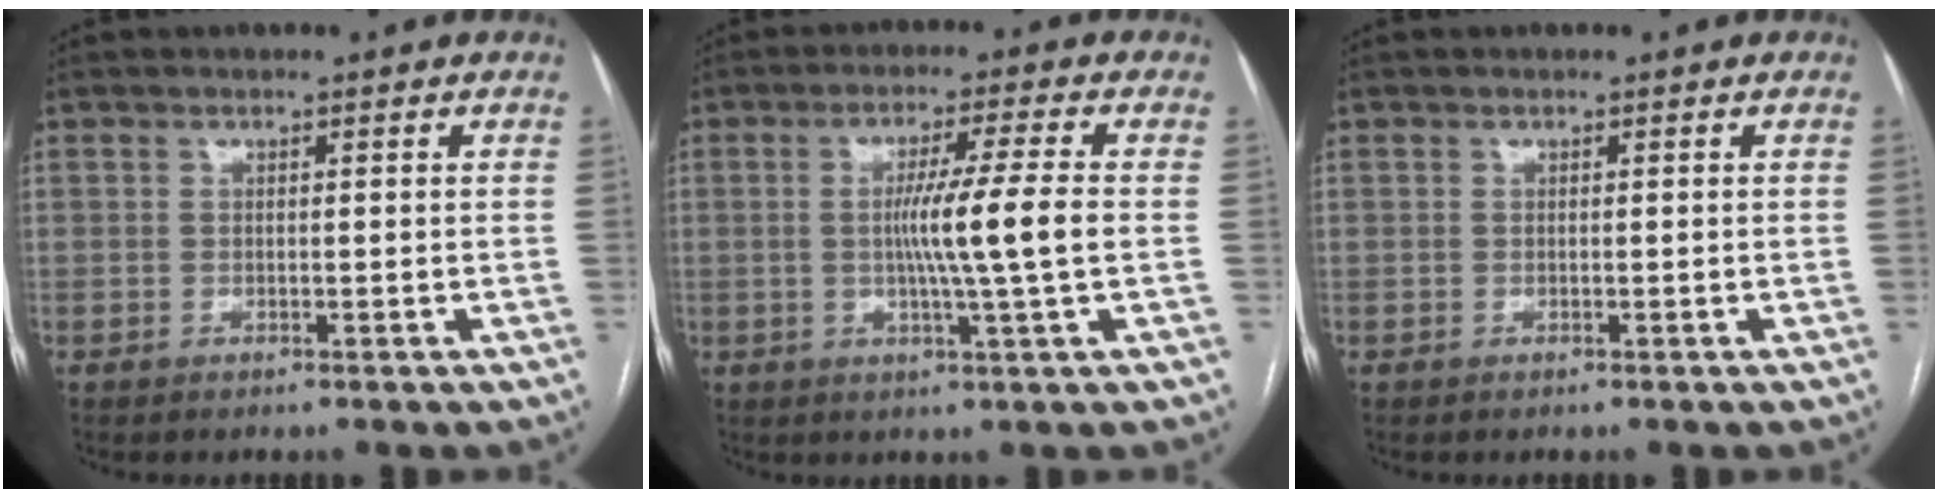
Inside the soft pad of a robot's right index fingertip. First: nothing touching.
{"total": 8.4, "force": [-0.3, -1.4, 8.3], "torque": [-0.144, -0.006, -0.005]}
{"total": 0.0}